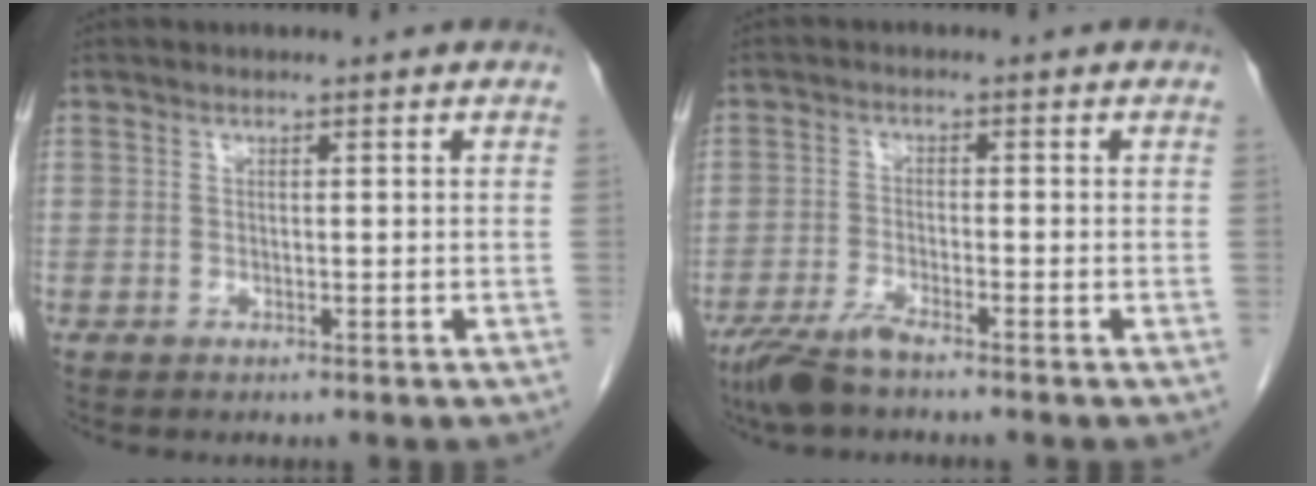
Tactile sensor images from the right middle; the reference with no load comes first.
{"total": 4.9, "force": [-3.9, 0.4, 3.0], "torque": [-0.067, -0.015, -0.078]}